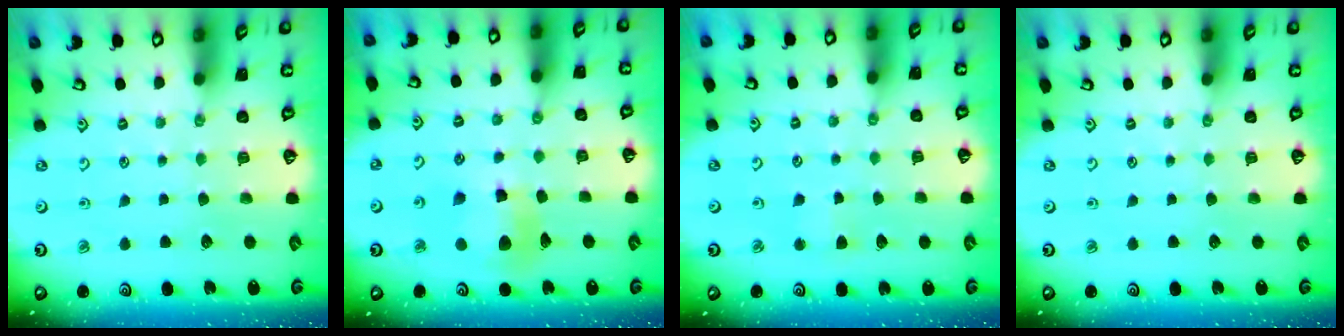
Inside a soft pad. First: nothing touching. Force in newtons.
{"total": 10.2, "press": 10.2, "slide": 1.3}
{"total": 2.4, "press": 2.3, "slide": 0.5}
{"total": 0.0}